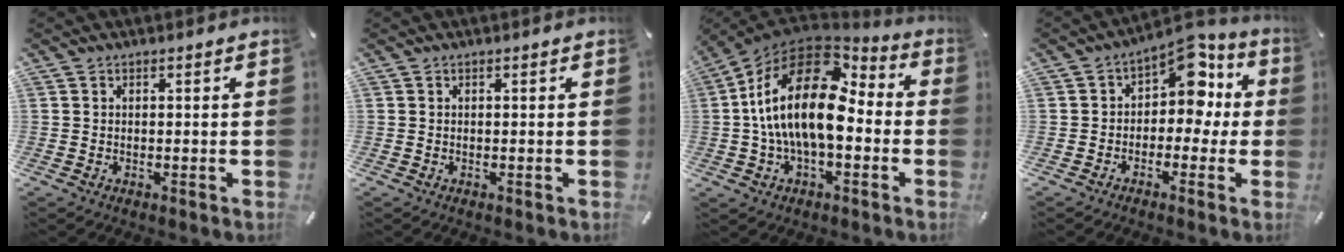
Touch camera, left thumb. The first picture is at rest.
{"total": 0.0}
{"total": 21.3, "force": [1.5, 12.1, 17.5], "torque": [-0.333, 0.003, 0.022]}
{"total": 10.1, "force": [4.0, 6.6, 6.6], "torque": [-0.091, -0.023, 0.068]}